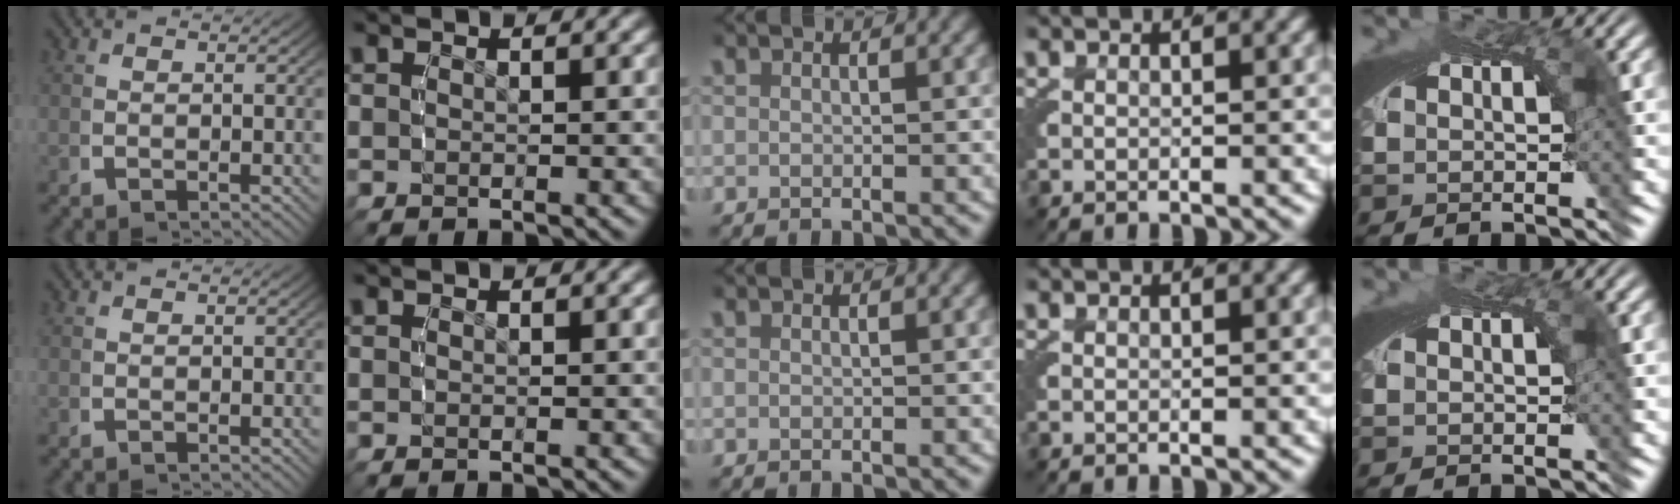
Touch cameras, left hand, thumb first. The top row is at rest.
{}